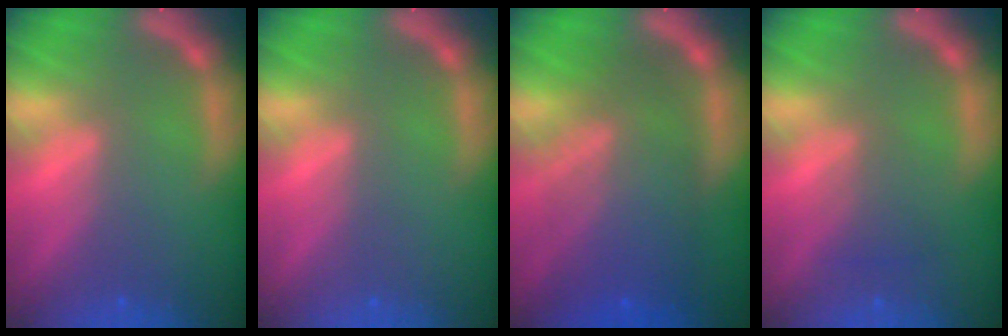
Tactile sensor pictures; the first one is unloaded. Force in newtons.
{"total": 0.0}
{"total": 9.1}
{"total": 2.0}